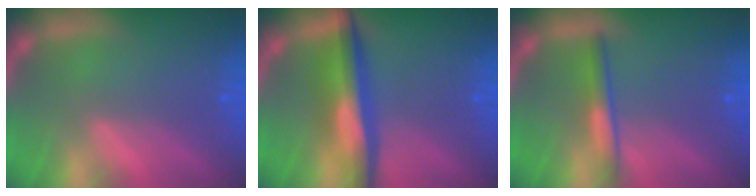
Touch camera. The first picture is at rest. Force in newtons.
{"total": 6.0}
{"total": 2.4}